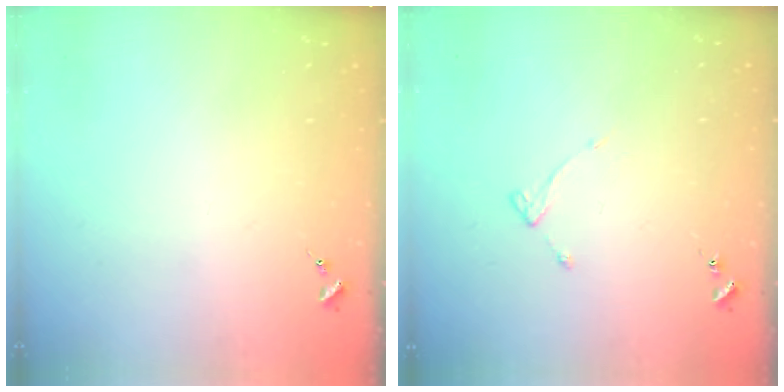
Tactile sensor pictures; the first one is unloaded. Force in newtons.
{"total": 3.7, "press": 3.6, "slide": 0.5}